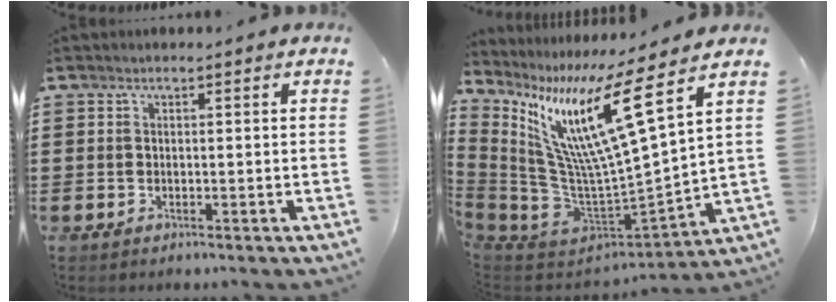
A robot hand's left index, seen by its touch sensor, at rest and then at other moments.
{"total": 15.0, "force": [7.7, 1.3, 12.8], "torque": [-0.270, -0.061, 0.111]}